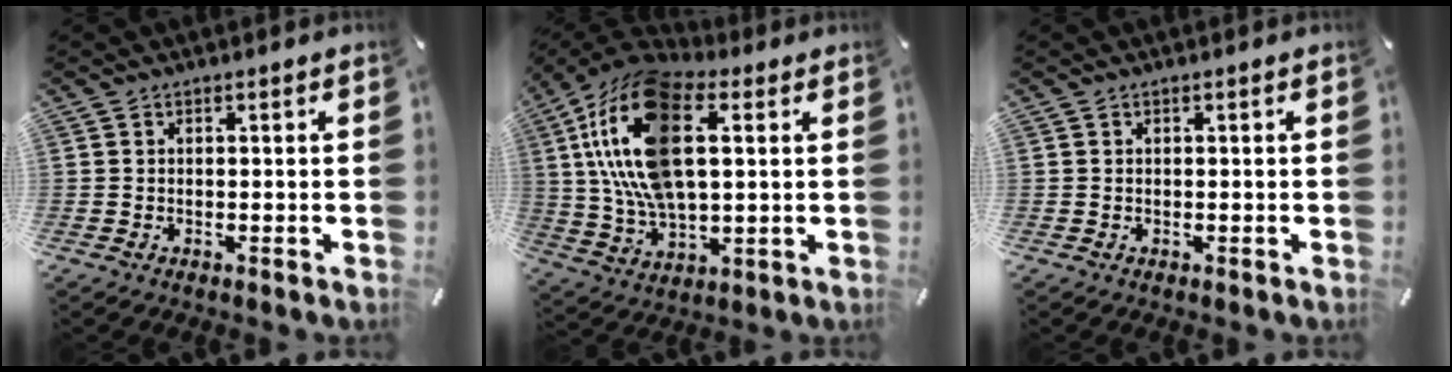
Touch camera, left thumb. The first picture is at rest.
{"total": 20.2, "force": [5.4, 11.1, 16.0], "torque": [-0.365, -0.001, 0.089]}
{"total": 0.0}